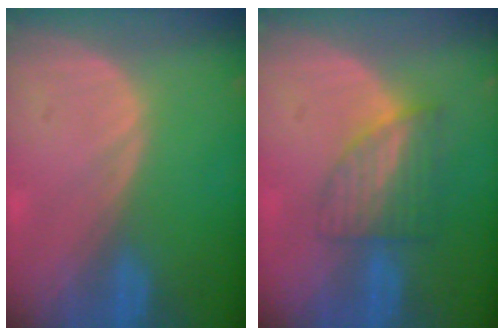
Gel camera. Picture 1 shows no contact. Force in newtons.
{"total": 6.4, "press": 5.7, "slide": 3.0}